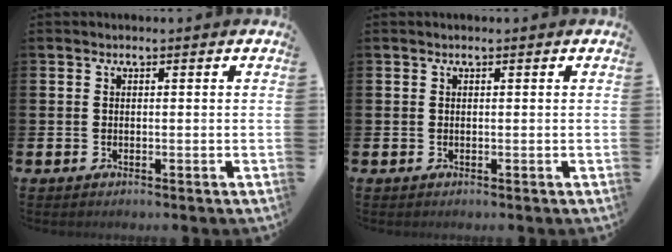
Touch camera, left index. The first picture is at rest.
{"total": 0.0}